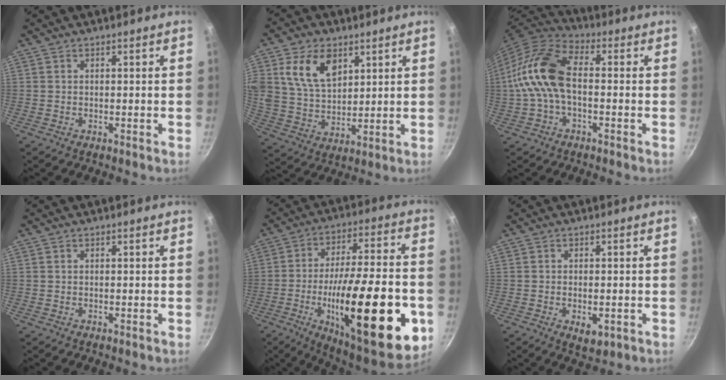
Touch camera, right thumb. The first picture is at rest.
{"total": 12.2, "force": [5.0, 8.0, 7.7], "torque": [-0.126, -0.023, 0.098]}
{"total": 13.2, "force": [-0.8, 7.5, 10.8], "torque": [-0.206, 0.040, -0.032]}
{"total": 0.0}
{"total": 33.0, "force": [-9.3, 10.8, 29.8], "torque": [-0.414, 0.016, -0.132]}
{"total": 4.1, "force": [-1.2, 2.2, 3.3], "torque": [-0.044, -0.004, -0.013]}